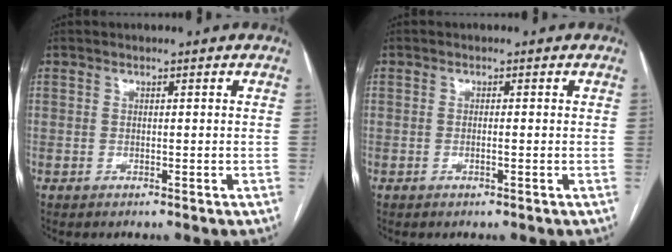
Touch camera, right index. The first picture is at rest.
{"total": 0.6, "force": [-0.2, 0.0, 0.6], "torque": [-0.012, 0.000, -0.002]}